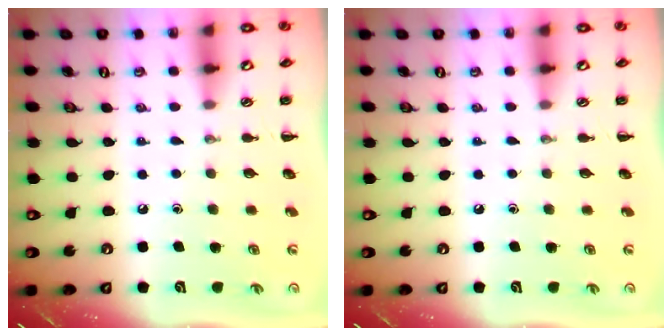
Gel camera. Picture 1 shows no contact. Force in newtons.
{"total": 0.0}